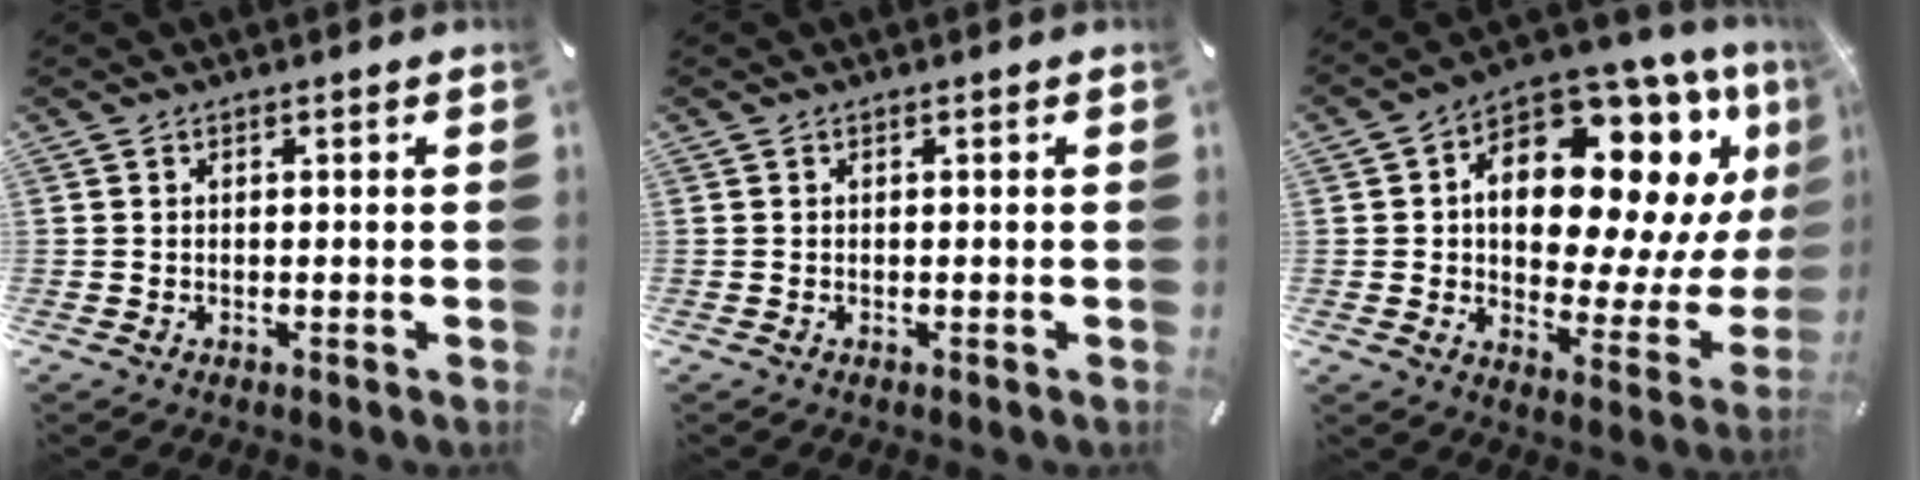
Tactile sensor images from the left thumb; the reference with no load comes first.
{"total": 0.0}
{"total": 21.1, "force": [7.7, 11.6, 15.8], "torque": [-0.234, -0.063, 0.124]}